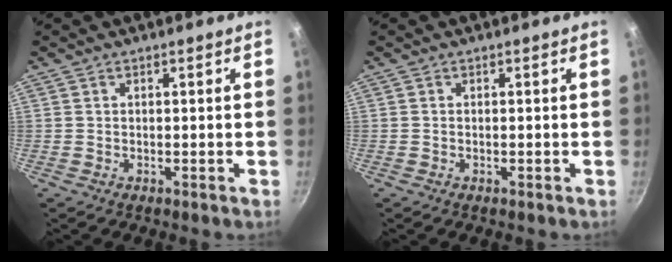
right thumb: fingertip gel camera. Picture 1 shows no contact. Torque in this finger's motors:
{"motor_torque": [-0.01, 0.13, 0.16, 0.00, 0.02]}